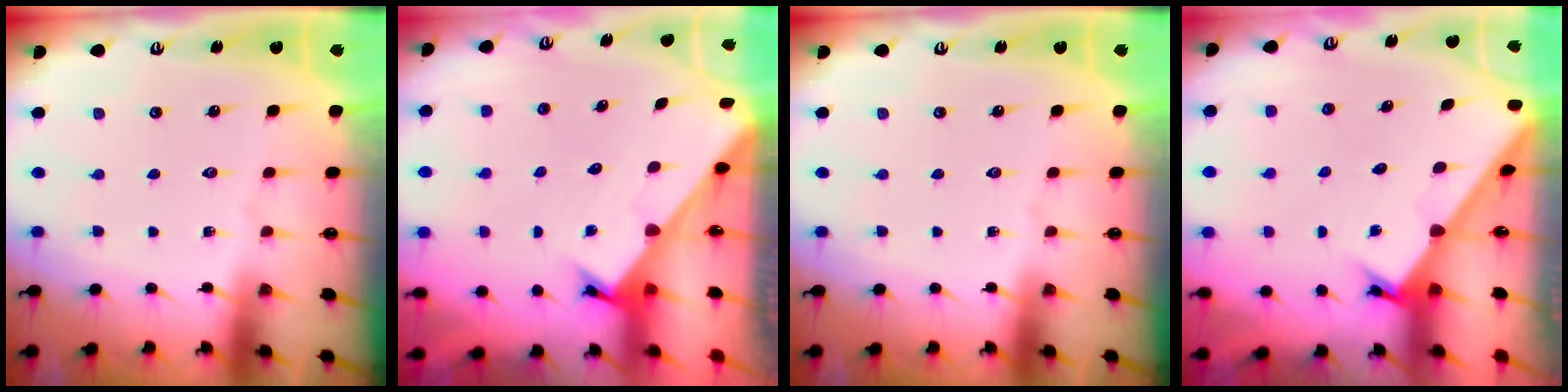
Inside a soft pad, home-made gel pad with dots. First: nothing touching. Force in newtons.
{"total": 2.4, "press": 2.4, "slide": 0.2}
{"total": 0.0}
{"total": 2.1, "press": 2.1, "slide": 0.2}